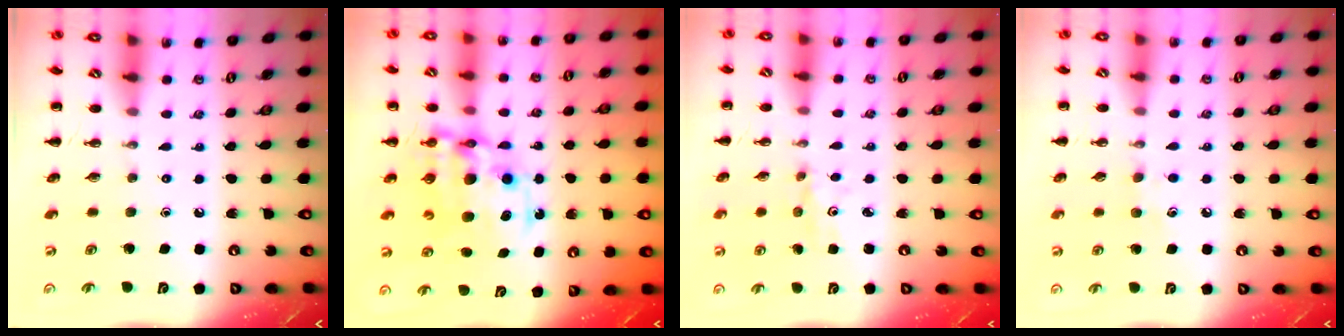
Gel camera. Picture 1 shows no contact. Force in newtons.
{"total": 14.1, "press": 13.7, "slide": 3.3}
{"total": 2.6, "press": 2.4, "slide": 0.9}
{"total": 5.0, "press": 4.8, "slide": 1.5}